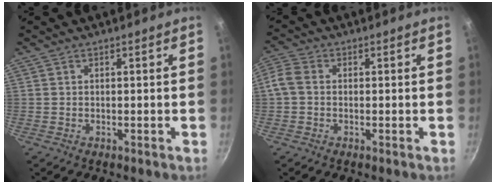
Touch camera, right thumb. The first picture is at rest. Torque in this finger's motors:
{"motor_torque": [0.00, 0.04, 0.10, -0.11, 0.02]}